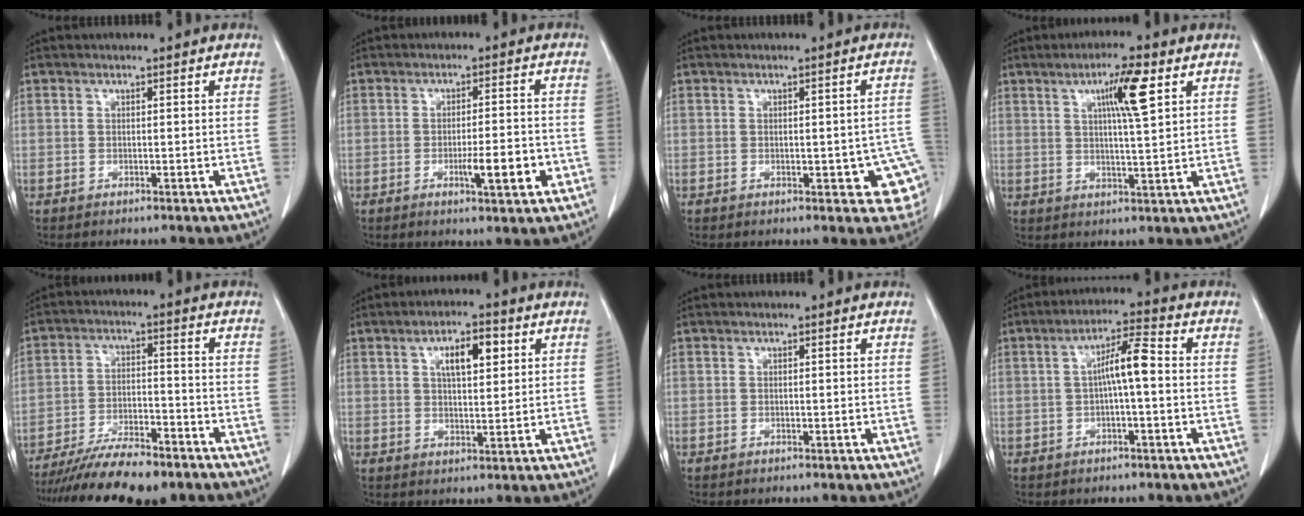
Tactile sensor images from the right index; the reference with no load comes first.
{"total": 6.3, "force": [-2.3, 0.9, 5.8], "torque": [-0.087, -0.003, -0.030]}
{"total": 7.7, "force": [-2.1, 2.8, 6.9], "torque": [-0.067, 0.006, -0.021]}
{"total": 7.5, "force": [3.1, 0.2, 6.8], "torque": [-0.116, 0.004, 0.052]}
{"total": 13.2, "force": [-10.9, 2.8, 6.9], "torque": [-0.113, -0.008, -0.177]}
{"total": 6.3, "force": [2.5, 2.3, 5.3], "torque": [-0.088, 0.008, 0.041]}
{"total": 0.0}
{"total": 5.7, "force": [-0.1, 0.6, 5.7], "torque": [-0.100, 0.017, -0.002]}